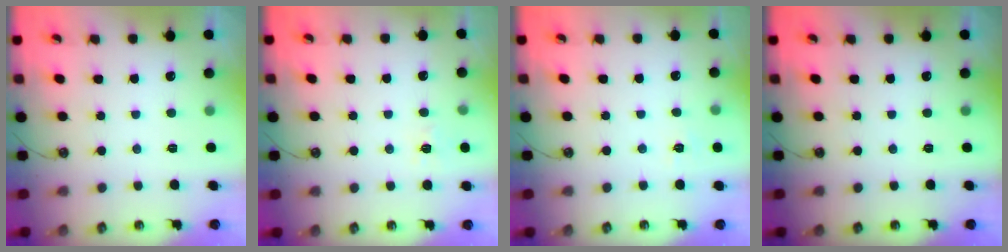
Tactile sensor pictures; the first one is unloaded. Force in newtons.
{"total": 6.3, "press": 6.3, "slide": 0.5}
{"total": 4.1, "press": 4.1, "slide": 0.6}
{"total": 0.0}